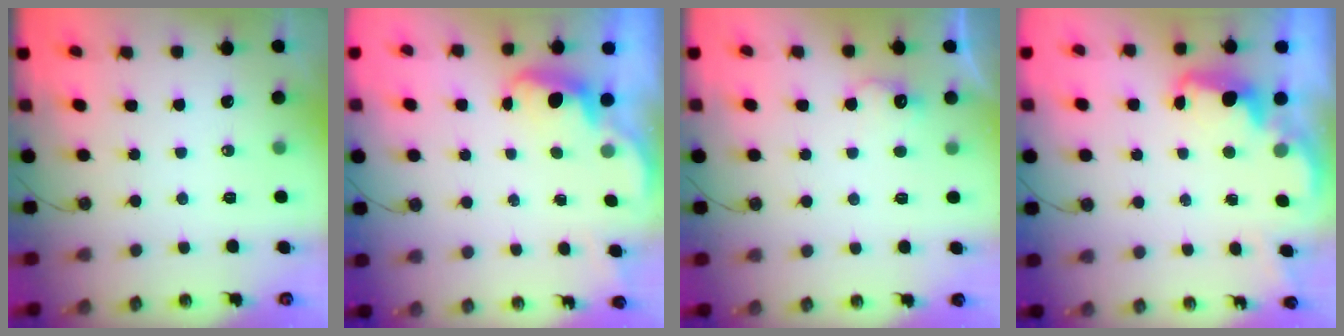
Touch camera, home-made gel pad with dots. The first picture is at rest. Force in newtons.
{"total": 2.5, "press": 2.4, "slide": 0.7}
{"total": 7.3, "press": 7.2, "slide": 1.2}
{"total": 2.6, "press": 2.6, "slide": 0.5}